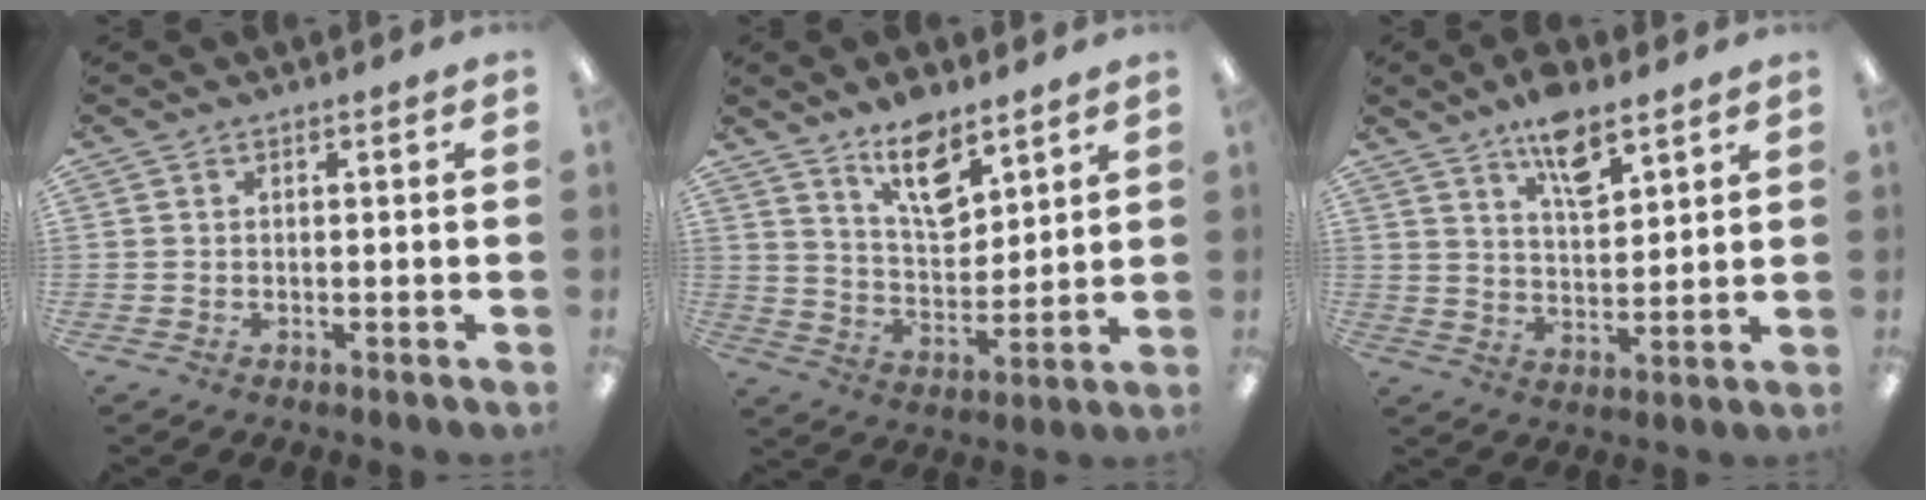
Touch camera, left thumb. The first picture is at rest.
{"total": 12.2, "force": [8.7, 5.4, 6.6], "torque": [-0.102, -0.047, 0.155]}
{"total": 9.6, "force": [6.9, 3.5, 5.7], "torque": [-0.089, -0.035, 0.119]}